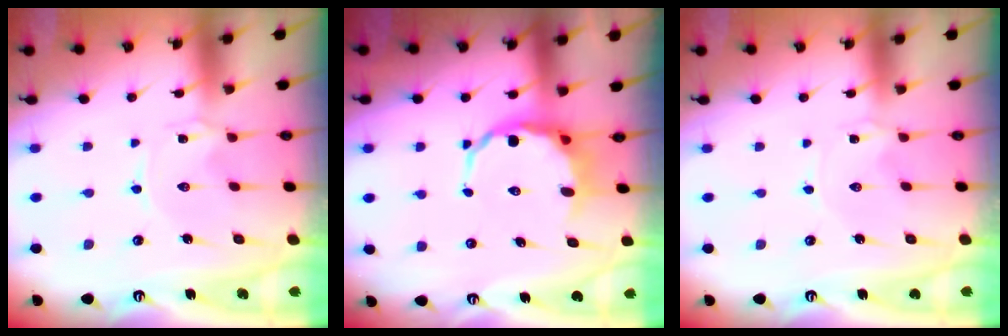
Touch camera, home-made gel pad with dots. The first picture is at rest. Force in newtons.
{"total": 8.3, "press": 8.1, "slide": 2.0}
{"total": 1.2, "press": 1.2, "slide": 0.3}